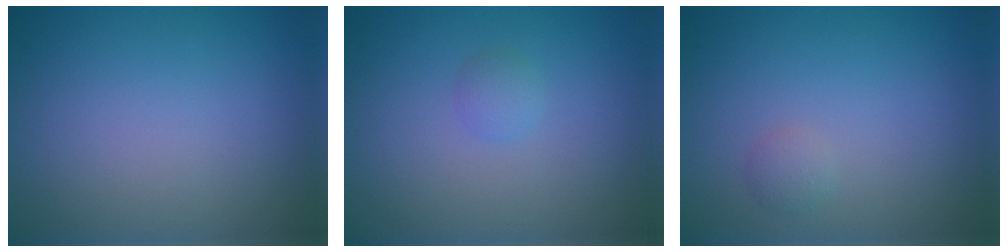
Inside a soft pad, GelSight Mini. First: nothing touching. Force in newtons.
{"total": 0.9, "press": 0.9, "slide": 0.1}
{"total": 0.8, "press": 0.8, "slide": 0.0}